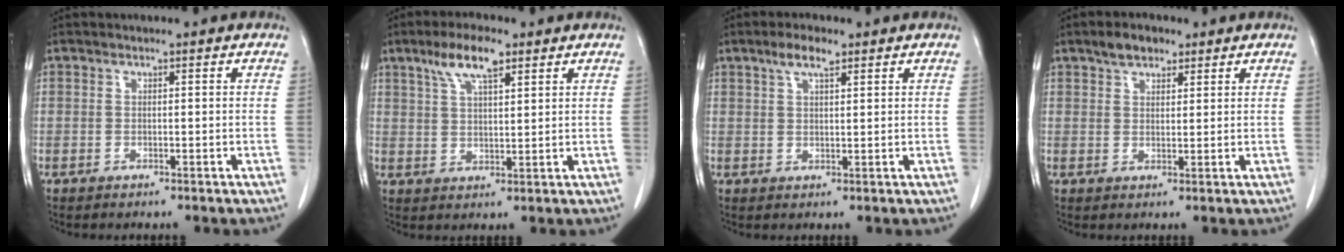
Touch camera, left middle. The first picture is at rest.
{"total": 6.9, "force": [4.3, 1.7, 5.1], "torque": [-0.104, 0.011, 0.080]}
{"total": 3.7, "force": [2.4, 1.0, 2.7], "torque": [-0.057, 0.008, 0.046]}
{"total": 3.9, "force": [2.7, 2.1, 1.9], "torque": [-0.035, 0.009, 0.049]}